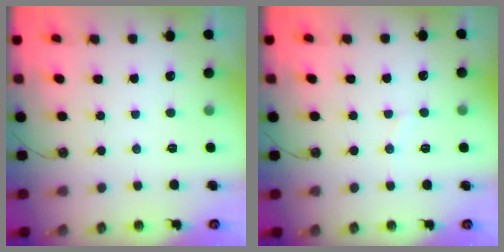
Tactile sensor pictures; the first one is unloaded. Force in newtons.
{"total": 4.6, "press": 4.6, "slide": 0.4}